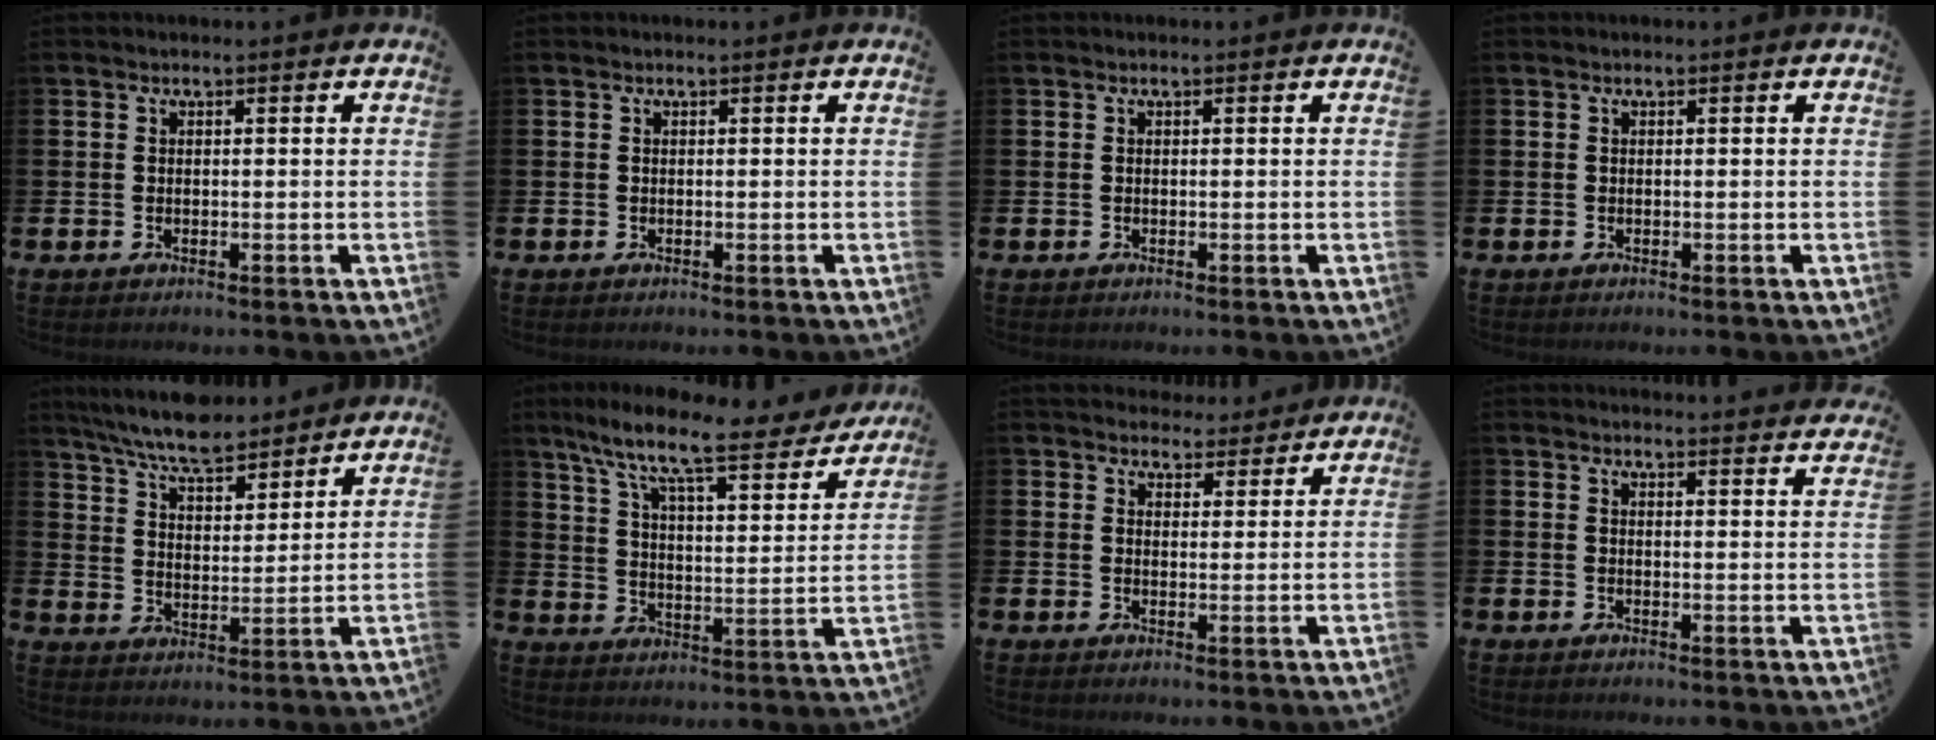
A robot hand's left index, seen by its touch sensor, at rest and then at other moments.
{"total": 0.0}
{"total": 0.0}
{"total": 0.0}
{"total": 8.2, "force": [7.5, 1.5, 2.7], "torque": [-0.076, -0.039, 0.137]}
{"total": 10.2, "force": [8.5, 1.8, 5.3], "torque": [-0.123, -0.060, 0.135]}
{"total": 4.2, "force": [4.0, 1.3, -0.1], "torque": [-0.001, -0.020, 0.072]}
{"total": 2.9, "force": [2.9, -0.2, -0.2], "torque": [0.009, -0.025, 0.050]}